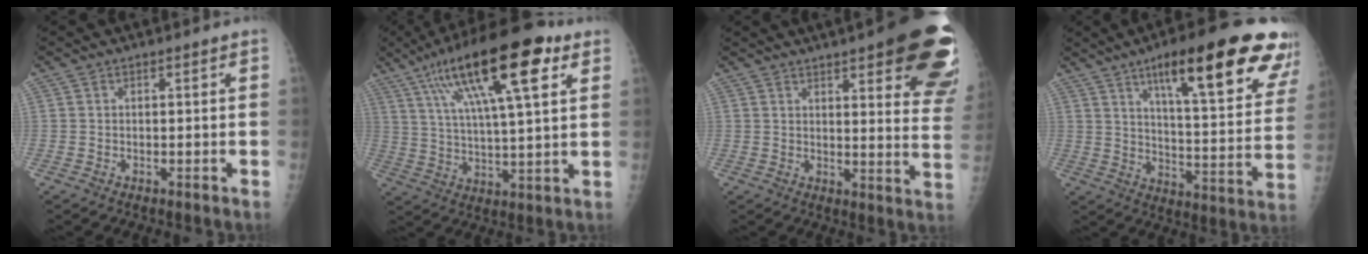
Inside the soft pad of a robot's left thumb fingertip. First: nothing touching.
{"total": 21.3, "force": [10.2, 5.9, 17.8], "torque": [-0.287, -0.007, 0.167]}
{"total": 23.1, "force": [12.8, 6.0, 18.3], "torque": [-0.169, -0.036, 0.147]}
{"total": 25.2, "force": [14.6, 5.8, 19.7], "torque": [-0.245, -0.046, 0.208]}